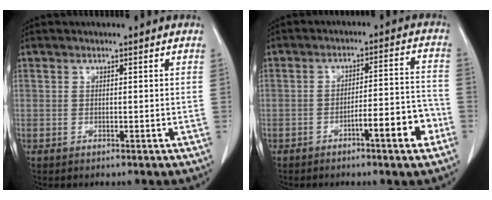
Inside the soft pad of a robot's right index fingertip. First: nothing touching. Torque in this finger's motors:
{"motor_torque": [0.64, -0.49, 0.26, 0.08]}